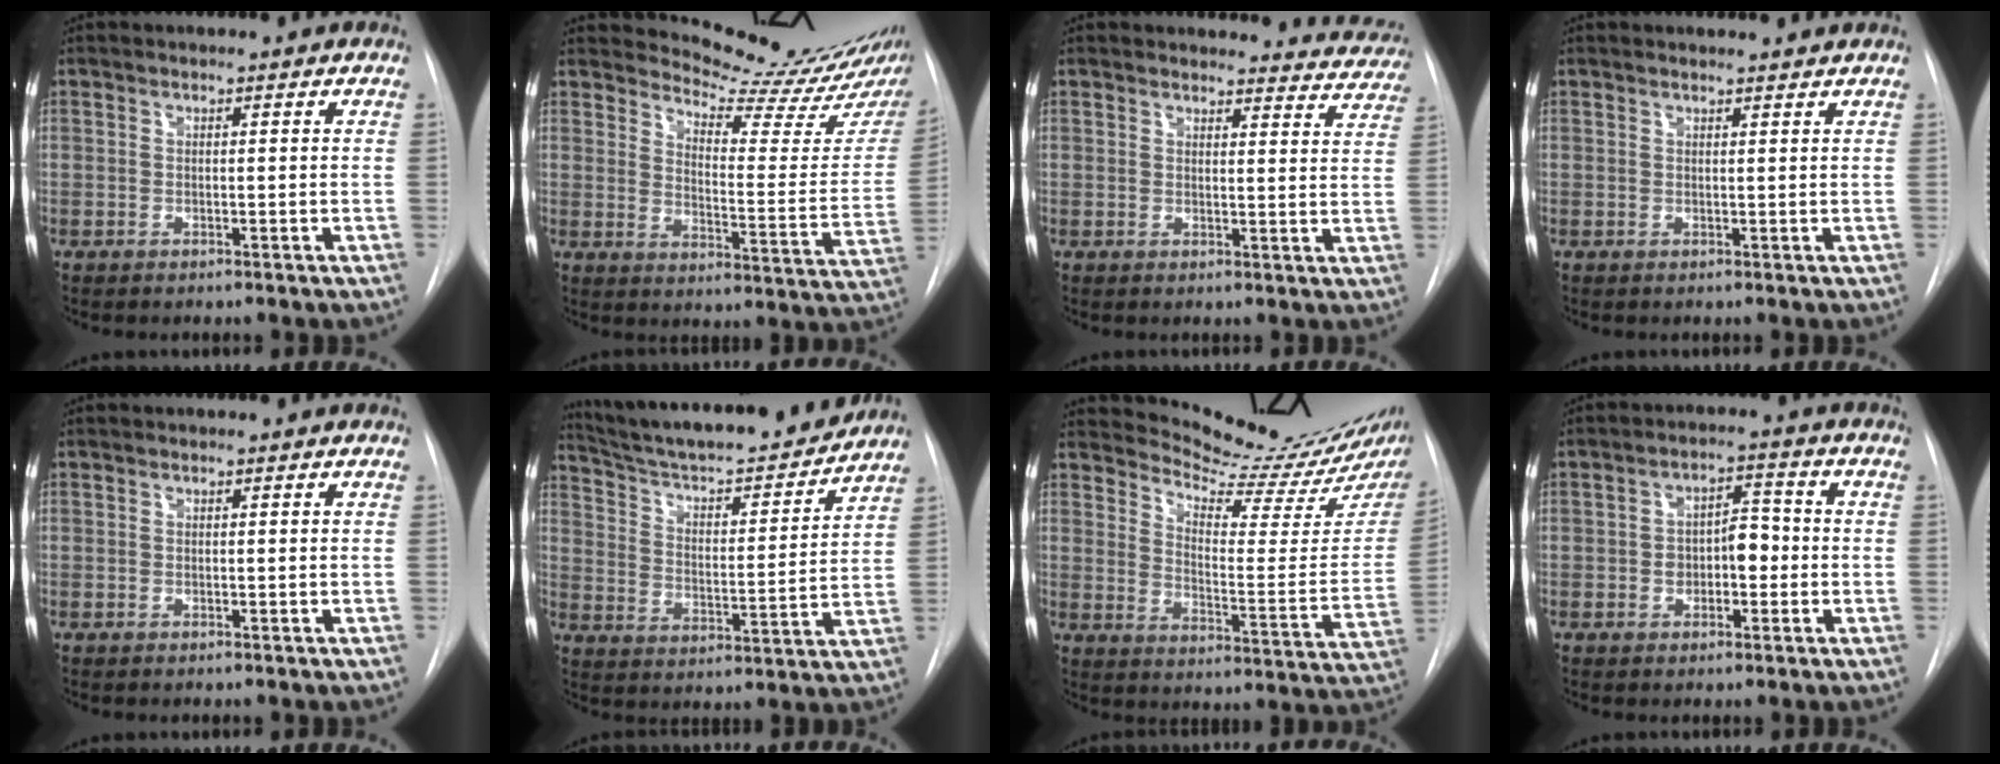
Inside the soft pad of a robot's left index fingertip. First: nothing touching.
{"total": 14.2, "force": [13.7, -0.8, 3.4], "torque": [-0.048, -0.113, 0.171]}
{"total": 8.3, "force": [8.1, 2.0, -0.1], "torque": [0.041, -0.037, 0.056]}
{"total": 1.9, "force": [1.8, -0.3, 0.3], "torque": [-0.006, -0.002, 0.016]}
{"total": 0.0}
{"total": 20.1, "force": [18.3, 2.1, 8.0], "torque": [-0.130, -0.019, 0.272]}
{"total": 16.3, "force": [15.6, -0.1, 4.9], "torque": [-0.077, -0.115, 0.200]}
{"total": 5.1, "force": [-1.6, 2.7, 4.0], "torque": [-0.060, 0.015, -0.024]}